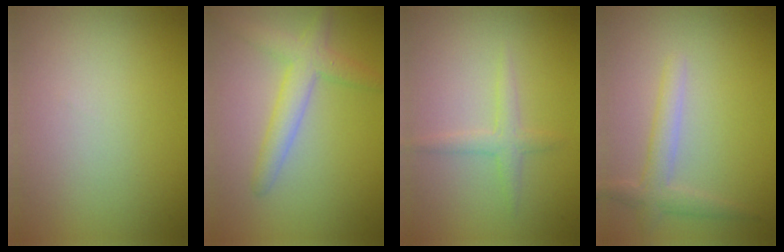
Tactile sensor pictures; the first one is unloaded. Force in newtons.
{"total": 3.4, "press": 3.4, "slide": 0.1}
{"total": 1.7, "press": 1.7, "slide": 0.1}
{"total": 2.3, "press": 2.3, "slide": 0.2}